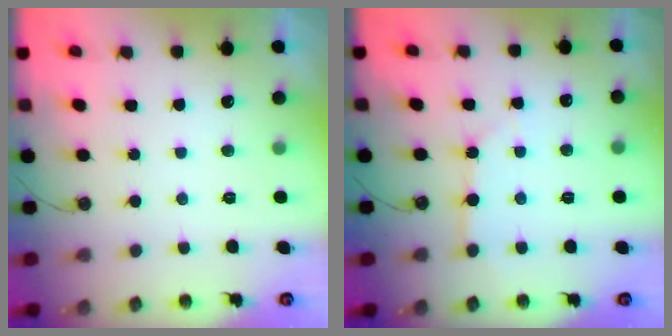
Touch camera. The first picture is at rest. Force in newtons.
{"total": 2.6, "press": 2.6, "slide": 0.3}